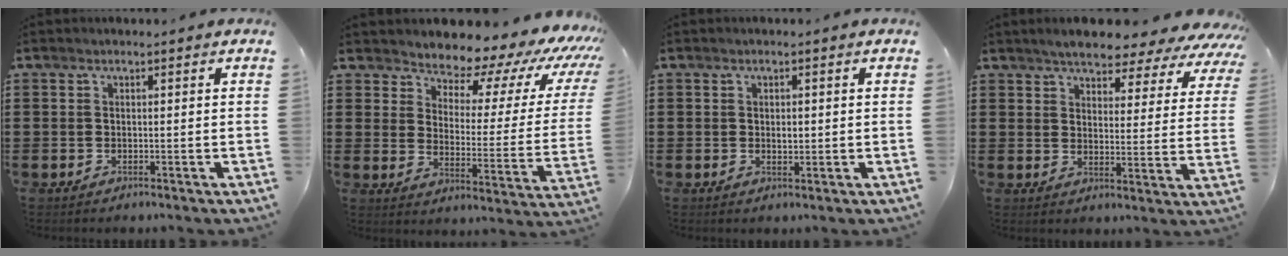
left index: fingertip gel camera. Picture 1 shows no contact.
{"total": 7.5, "force": [7.0, 1.6, 1.9], "torque": [-0.051, -0.065, 0.114]}
{"total": 1.3, "force": [0.2, 0.7, 1.1], "torque": [-0.023, 0.006, 0.002]}
{"total": 5.2, "force": [5.0, 0.8, 1.4], "torque": [-0.046, -0.033, 0.081]}